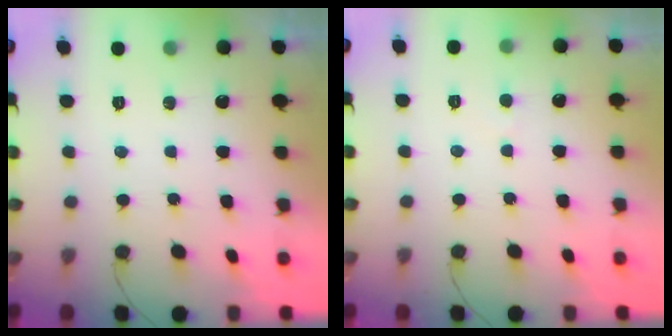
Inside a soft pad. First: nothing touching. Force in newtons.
{"total": 2.5, "press": 2.5, "slide": 0.2}